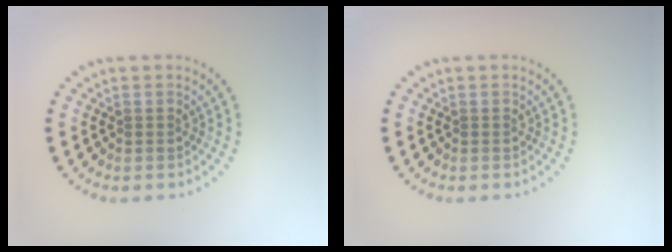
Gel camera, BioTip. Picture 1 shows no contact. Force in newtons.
{"total": 0.0}